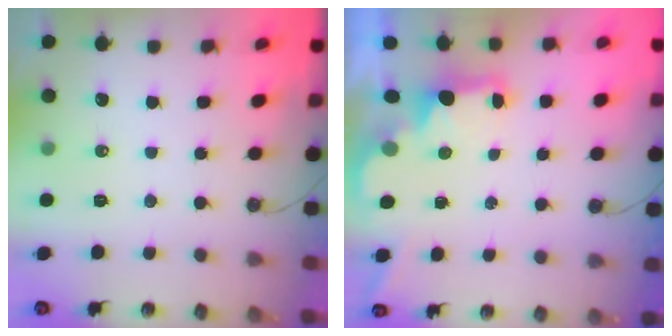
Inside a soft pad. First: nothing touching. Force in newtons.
{"total": 2.1, "press": 1.9, "slide": 0.8}